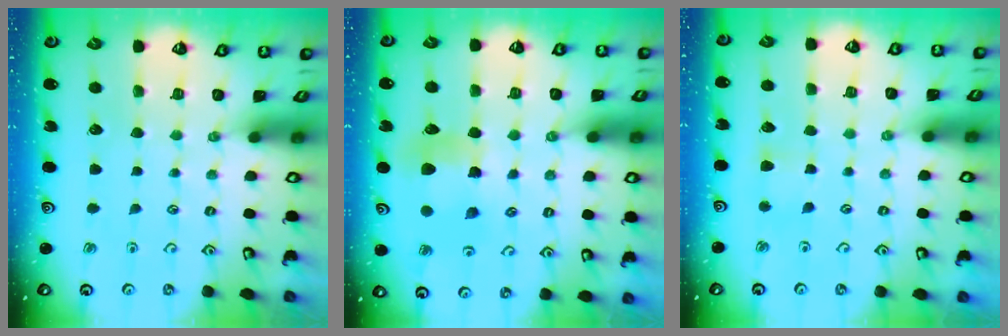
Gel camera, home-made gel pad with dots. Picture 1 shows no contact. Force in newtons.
{"total": 8.8, "press": 8.7, "slide": 0.6}
{"total": 2.5, "press": 2.4, "slide": 0.5}